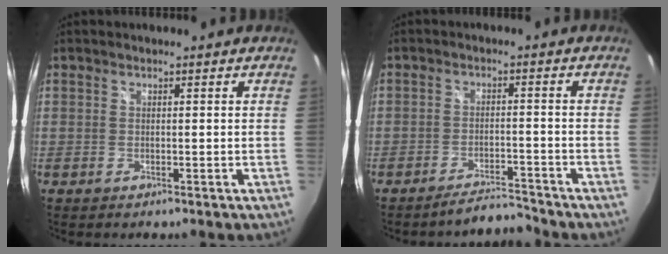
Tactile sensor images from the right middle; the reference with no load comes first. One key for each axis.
{"total": 4.5, "fx": -4.5, "fy": 0.1, "fz": 0.5, "tx": -0.026, "ty": 0.003, "tz": -0.072}